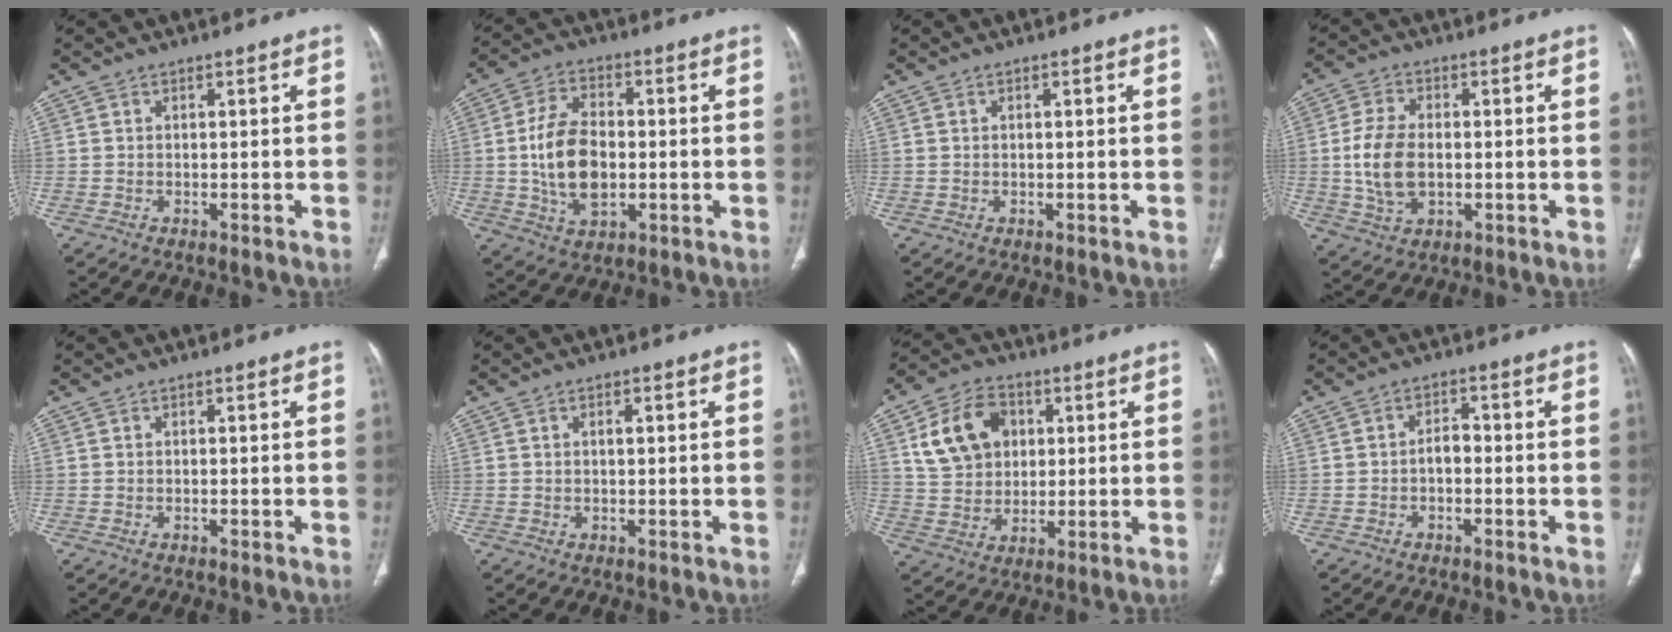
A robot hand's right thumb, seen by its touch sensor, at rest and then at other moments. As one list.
[{"total": 12.4, "force": [-0.7, 7.4, 9.9], "torque": [-0.174, 0.006, -0.011]}, {"total": 0.6, "force": [0.2, 0.1, 0.5], "torque": [-0.013, 0.005, 0.004]}, {"total": 9.7, "force": [-0.4, 6.0, 7.6], "torque": [-0.153, 0.003, -0.005]}, {"total": 0.0}, {"total": 1.5, "force": [0.5, 0.5, 1.3], "torque": [-0.022, 0.005, 0.007]}, {"total": 12.9, "force": [4.0, 9.8, 7.3], "torque": [-0.104, 0.004, 0.074]}, {"total": 2.7, "force": [-0.7, 1.6, 2.0], "torque": [-0.025, 0.015, -0.017]}]